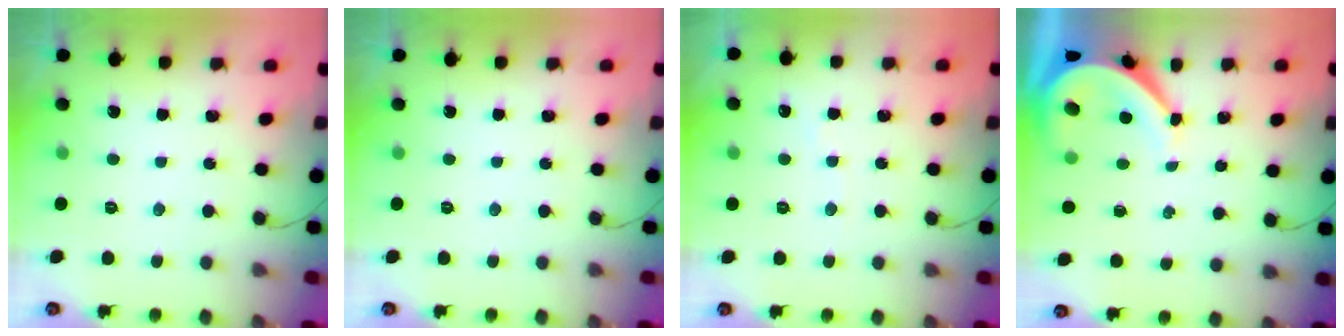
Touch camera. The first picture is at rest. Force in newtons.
{"total": 0.0}
{"total": 2.9, "press": 2.9, "slide": 0.5}
{"total": 8.5, "press": 8.5, "slide": 0.9}